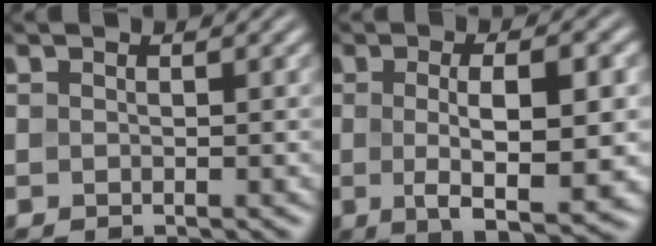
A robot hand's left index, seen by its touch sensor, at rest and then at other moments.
{"total": 8.5, "force": [-0.5, 2.4, 8.2], "torque": [-0.124, -0.005, -0.008]}